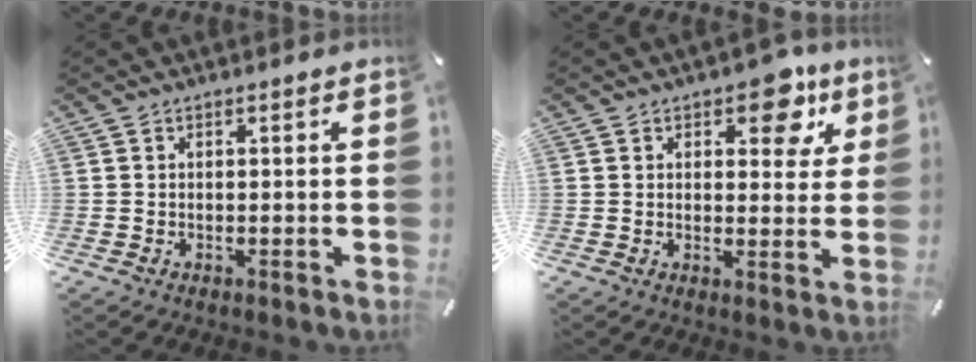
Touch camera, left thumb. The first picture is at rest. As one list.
[{"total": 9.6, "force": [5.3, 5.4, 6.0], "torque": [-0.050, -0.028, 0.083]}]